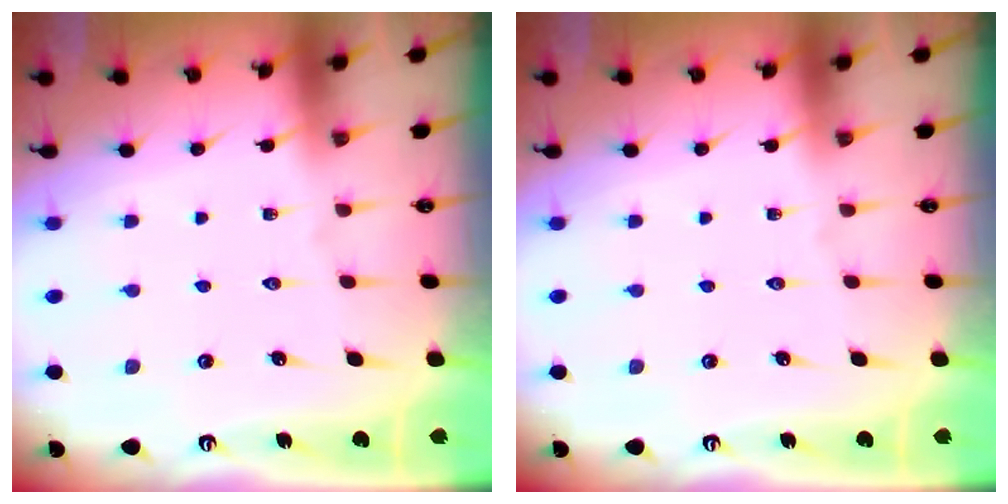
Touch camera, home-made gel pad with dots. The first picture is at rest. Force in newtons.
{"total": 0.0}